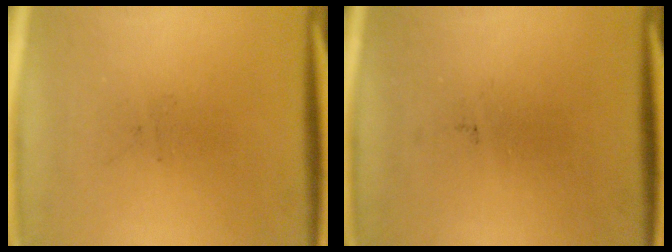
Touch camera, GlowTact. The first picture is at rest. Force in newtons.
{"total": 0.0}